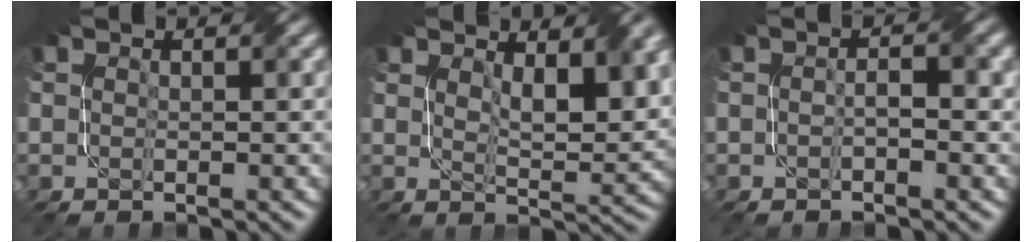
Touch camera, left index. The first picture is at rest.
{"total": 5.9, "force": [2.8, 2.1, 4.7], "torque": [-0.078, -0.005, 0.054]}
{"total": 1.4, "force": [-0.6, 0.3, 1.2], "torque": [-0.025, 0.004, -0.011]}